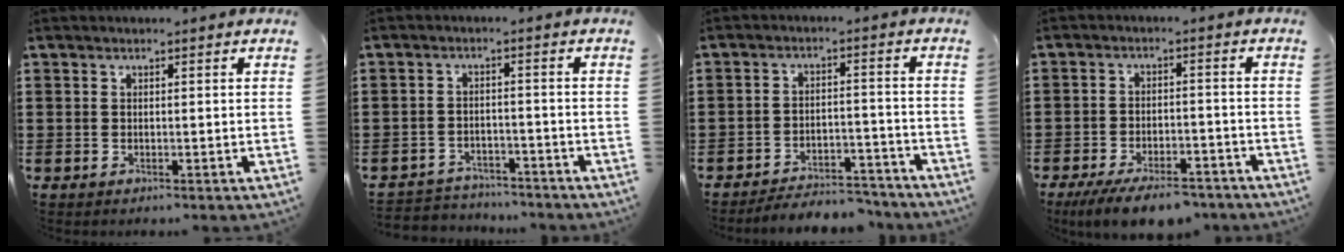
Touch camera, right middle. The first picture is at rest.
{"total": 3.2, "force": [-3.2, 0.7, -0.2], "torque": [-0.006, 0.001, -0.070]}
{"total": 4.6, "force": [-4.5, 0.6, 0.6], "torque": [-0.014, 0.007, -0.093]}
{"total": 6.3, "force": [-5.7, 1.3, 2.5], "torque": [-0.047, 0.002, -0.108]}